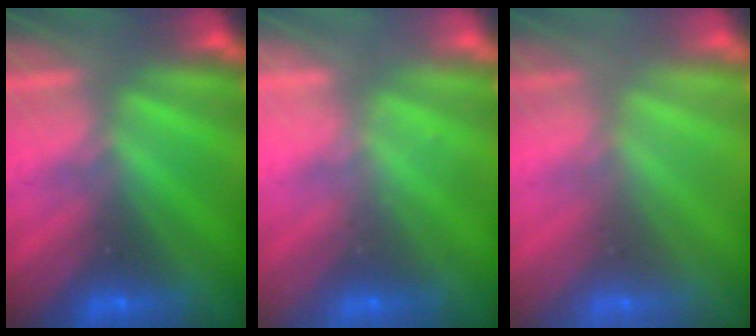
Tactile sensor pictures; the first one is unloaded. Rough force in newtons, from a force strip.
{"total": 2.3}
{"total": 2.7}